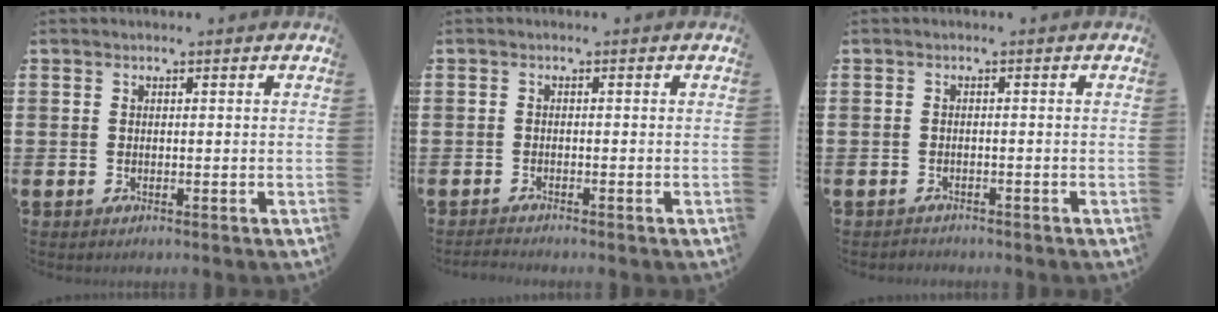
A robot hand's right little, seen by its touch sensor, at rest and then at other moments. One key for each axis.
{"total": 0.8, "fx": -0.8, "fy": 0.0, "fz": 0.1, "tx": -0.005, "ty": -0.001, "tz": -0.016}
{"total": 0.7, "fx": -0.6, "fy": 0.0, "fz": -0.3, "tx": 0.005, "ty": -0.002, "tz": -0.012}